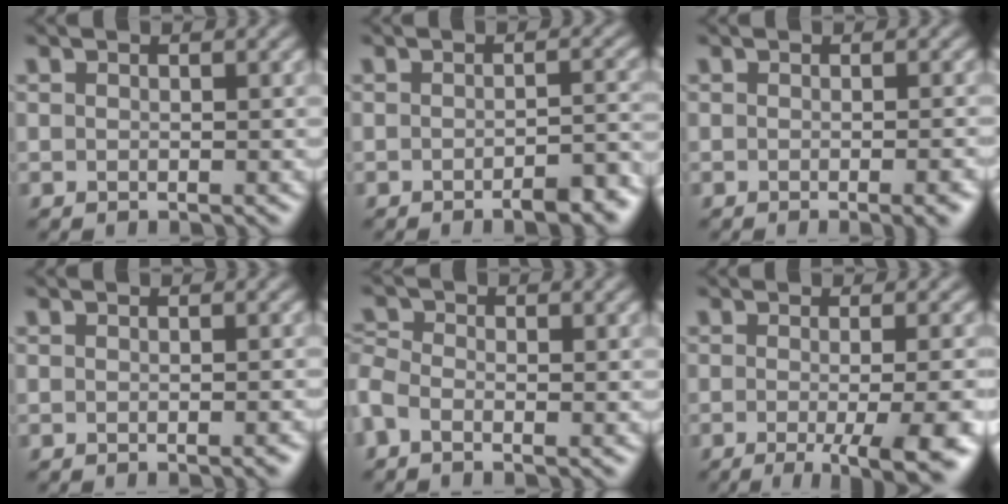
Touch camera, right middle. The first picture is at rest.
{"total": 3.5, "force": [-2.5, 0.9, 2.3], "torque": [-0.030, 0.004, -0.033]}
{"total": 2.8, "force": [-1.5, 0.7, 2.3], "torque": [-0.019, 0.000, -0.018]}
{"total": 1.0, "force": [-0.7, 0.2, 0.7], "torque": [-0.007, -0.001, -0.011]}
{"total": 2.1, "force": [-1.1, 1.2, 1.3], "torque": [-0.037, 0.000, -0.041]}
{"total": 8.6, "force": [-3.1, 2.4, 7.6], "torque": [-0.084, -0.017, -0.034]}